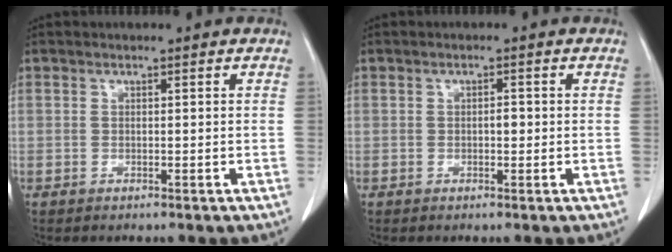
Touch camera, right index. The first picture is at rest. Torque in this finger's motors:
{"motor_torque": [0.19, -0.10, 0.12, 0.03]}